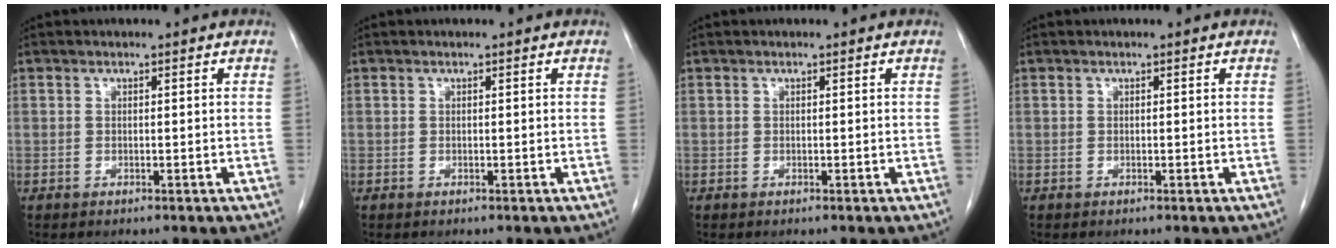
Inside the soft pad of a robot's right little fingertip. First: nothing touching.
{"total": 0.0}
{"total": 0.0}
{"total": 0.0}